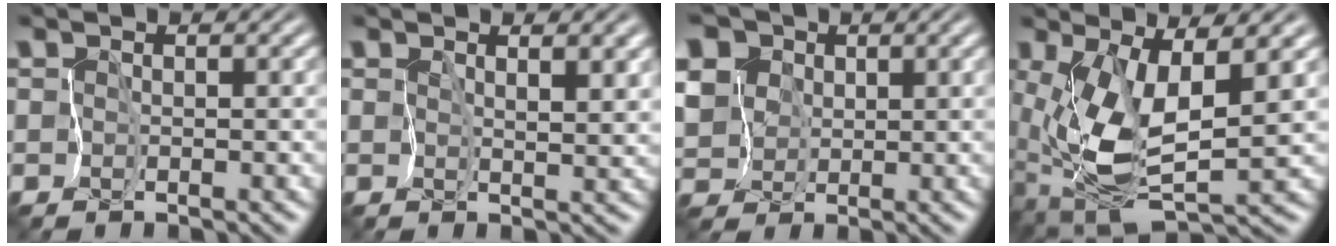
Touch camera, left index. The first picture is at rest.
{"total": 2.8, "force": [1.5, 0.6, 2.2], "torque": [-0.028, -0.009, 0.025]}
{"total": 10.6, "force": [4.1, 8.7, 4.6], "torque": [-0.121, 0.020, 0.058]}
{"total": 8.8, "force": [0.1, 3.8, 7.9], "torque": [-0.181, -0.024, 0.008]}